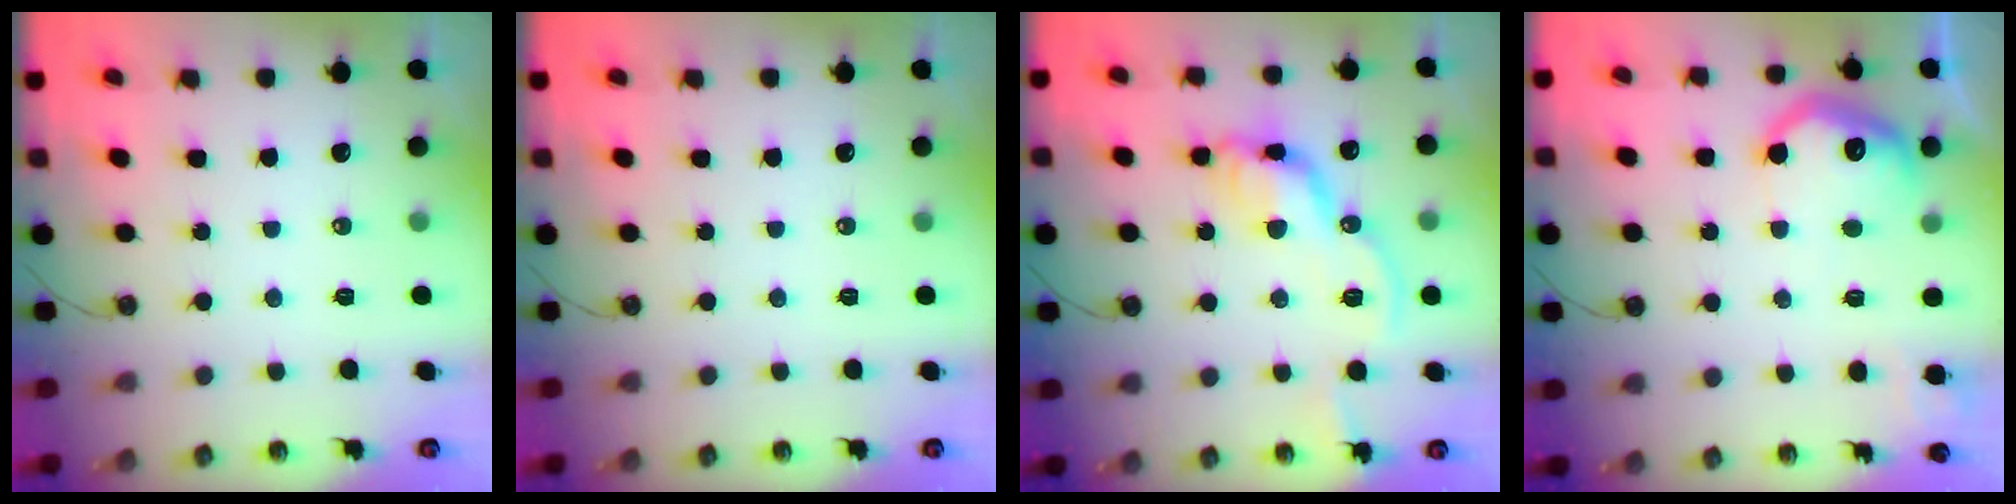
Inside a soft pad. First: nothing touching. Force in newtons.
{"total": 0.0}
{"total": 14.7, "press": 14.7, "slide": 0.6}
{"total": 12.9, "press": 12.9, "slide": 0.5}